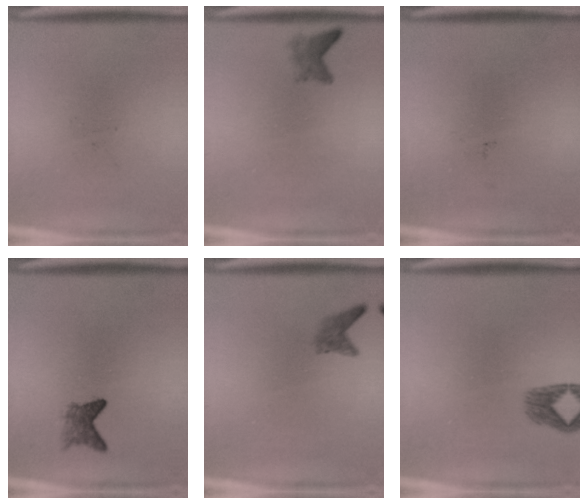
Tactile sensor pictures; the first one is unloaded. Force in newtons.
{"total": 1.7}
{"total": 0.0}
{"total": 2.5}
{"total": 1.6}
{"total": 1.8}